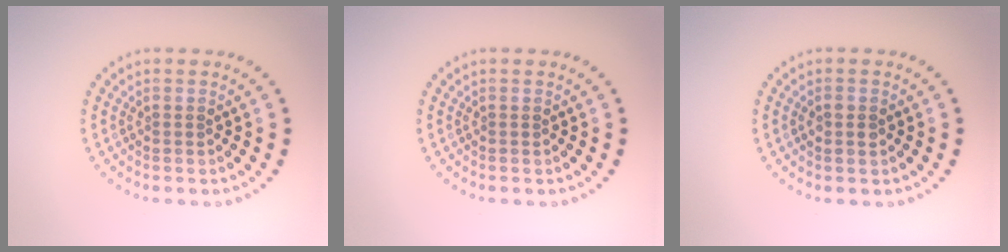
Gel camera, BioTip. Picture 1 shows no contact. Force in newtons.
{"total": 0.0}
{"total": 1.5, "press": 1.5, "slide": 0.1}